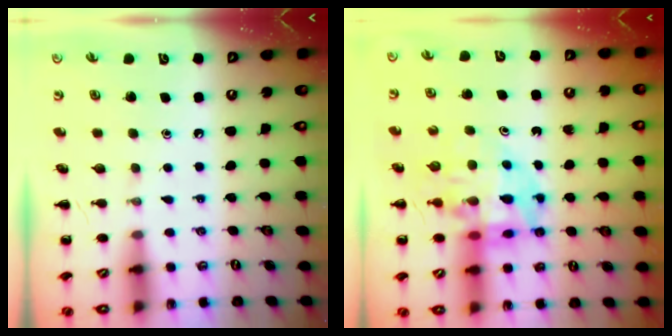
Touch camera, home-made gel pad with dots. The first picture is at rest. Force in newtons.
{"total": 11.9, "press": 11.4, "slide": 3.3}